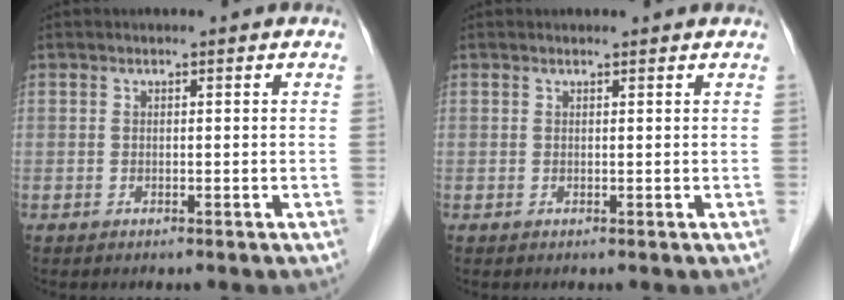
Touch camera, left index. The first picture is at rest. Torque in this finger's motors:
{"motor_torque": [0.23, -0.18, 0.03, -0.01]}